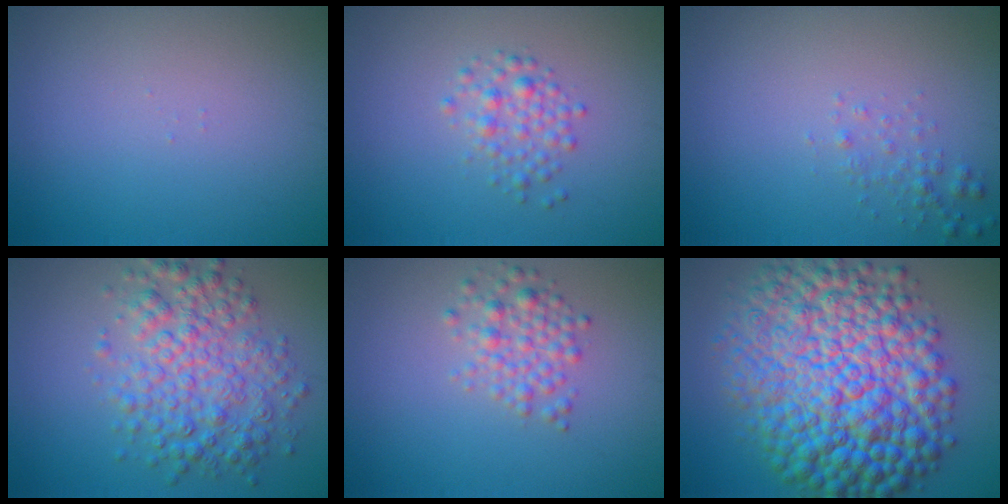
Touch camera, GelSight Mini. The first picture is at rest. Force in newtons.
{"total": 2.0, "press": 2.0, "slide": 0.0}
{"total": 1.1, "press": 1.1, "slide": 0.1}
{"total": 5.6, "press": 5.6, "slide": 0.0}
{"total": 2.5, "press": 2.5, "slide": 0.1}
{"total": 14.6, "press": 14.6, "slide": 0.0}